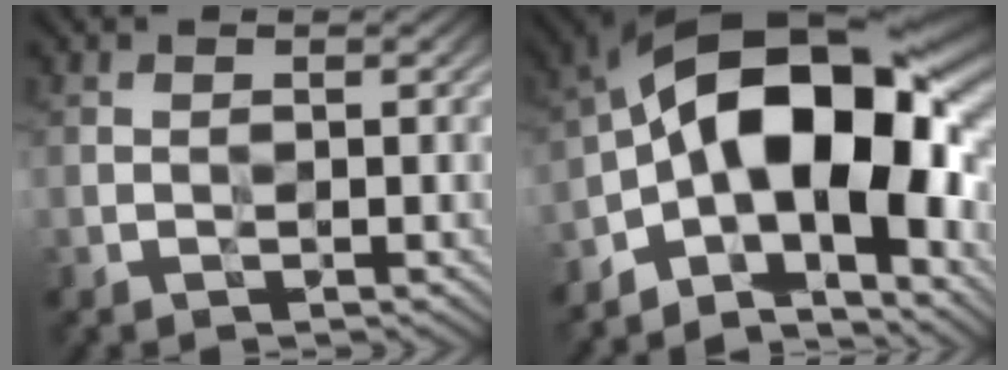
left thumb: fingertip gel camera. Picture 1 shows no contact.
{"total": 17.7, "force": [-4.3, 8.2, 15.1], "torque": [-0.232, 0.008, -0.079]}